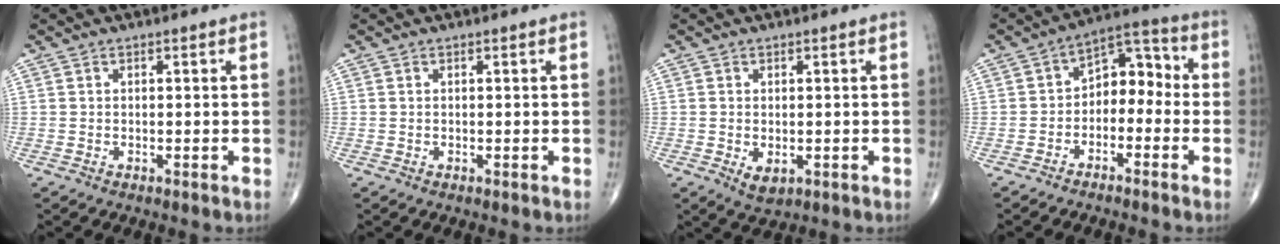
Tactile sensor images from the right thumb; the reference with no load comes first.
{"total": 0.0}
{"total": 3.0, "force": [-0.7, 1.9, 2.2], "torque": [-0.029, -0.004, -0.001]}
{"total": 8.6, "force": [-2.1, 5.9, 5.9], "torque": [-0.052, 0.055, -0.050]}